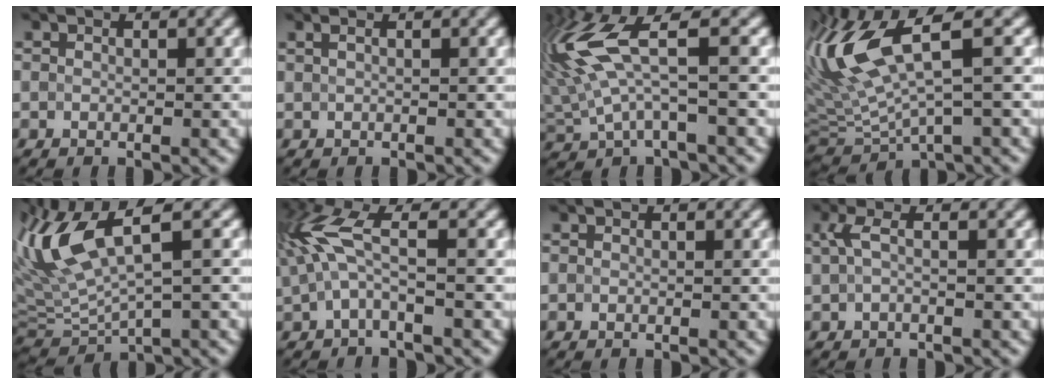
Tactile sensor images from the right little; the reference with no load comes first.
{"total": 1.5, "force": [0.7, 0.8, 1.1], "torque": [-0.011, 0.000, -0.004]}
{"total": 7.0, "force": [1.9, 2.0, 6.4], "torque": [-0.154, 0.004, 0.035]}
{"total": 10.1, "force": [2.9, 3.1, 9.1], "torque": [-0.203, 0.007, 0.056]}
{"total": 8.8, "force": [2.8, 2.7, 7.9], "torque": [-0.172, 0.009, 0.053]}
{"total": 4.1, "force": [0.7, 1.0, 3.9], "torque": [-0.097, 0.007, 0.010]}
{"total": 0.0}
{"total": 1.6, "force": [0.2, 0.3, 1.5], "torque": [-0.037, 0.000, 0.001]}